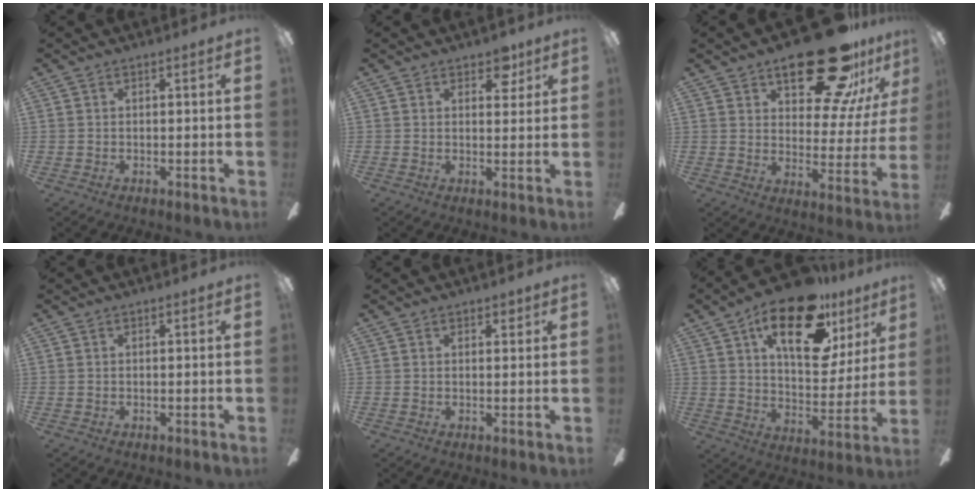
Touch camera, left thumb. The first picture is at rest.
{"total": 5.1, "force": [3.2, 2.9, 2.6], "torque": [-0.017, -0.010, 0.053]}
{"total": 24.1, "force": [16.7, 9.9, 14.3], "torque": [-0.197, -0.100, 0.274]}
{"total": 0.0}
{"total": 1.5, "force": [1.1, 0.8, 0.8], "torque": [0.001, -0.004, 0.015]}
{"total": 23.0, "force": [13.2, 10.3, 15.8], "torque": [-0.236, -0.065, 0.221]}